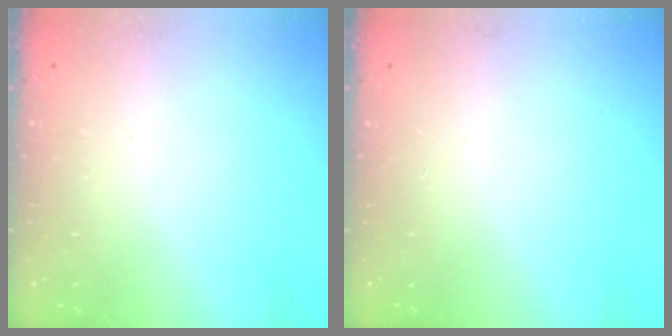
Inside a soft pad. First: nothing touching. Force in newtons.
{"total": 0.0}